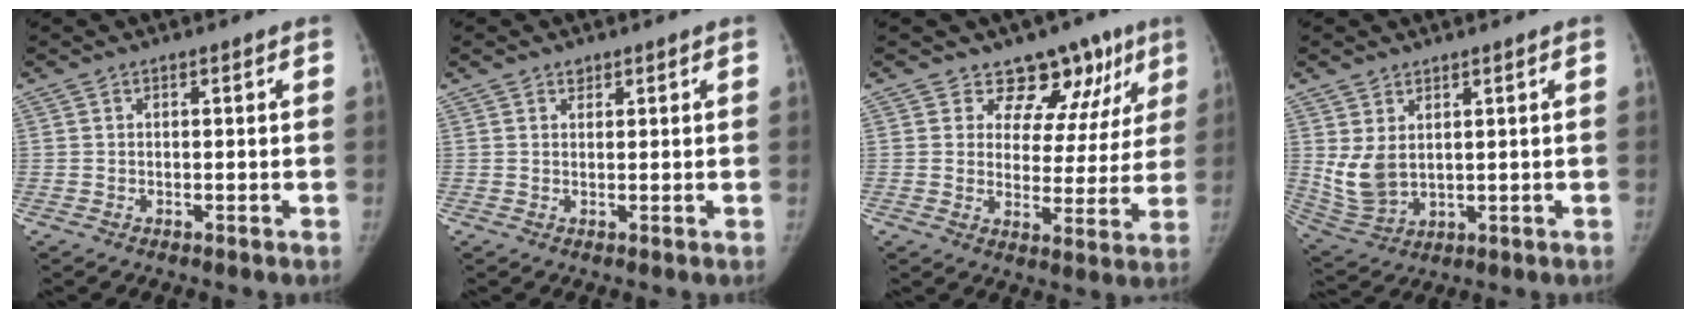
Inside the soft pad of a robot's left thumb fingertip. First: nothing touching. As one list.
[{"total": 1.2, "force": [0.9, 0.7, 0.3], "torque": [0.003, -0.005, 0.012]}, {"total": 12.7, "force": [9.0, 8.1, 3.7], "torque": [0.013, -0.042, 0.101]}, {"total": 7.2, "force": [2.1, 4.6, 5.2], "torque": [-0.104, -0.016, 0.062]}]